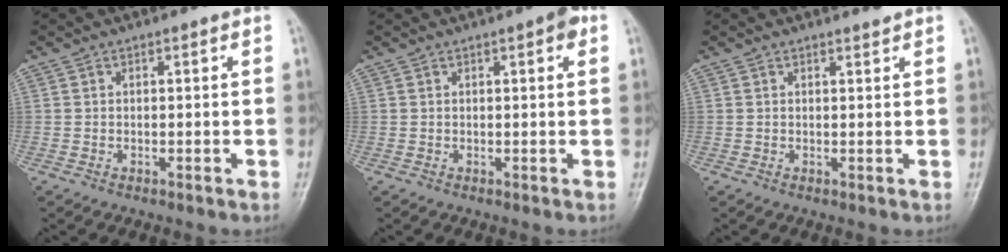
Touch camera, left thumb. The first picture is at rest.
{"total": 2.5, "force": [1.0, 0.6, 2.2], "torque": [-0.022, 0.002, 0.011]}
{"total": 1.0, "force": [1.0, 0.1, 0.4], "torque": [-0.005, -0.007, 0.014]}